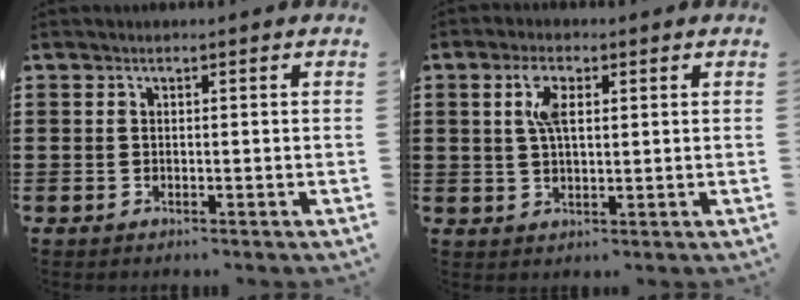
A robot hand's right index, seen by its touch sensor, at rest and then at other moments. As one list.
[{"total": 4.6, "force": [1.4, 1.9, 3.9], "torque": [-0.085, 0.012, 0.022]}]